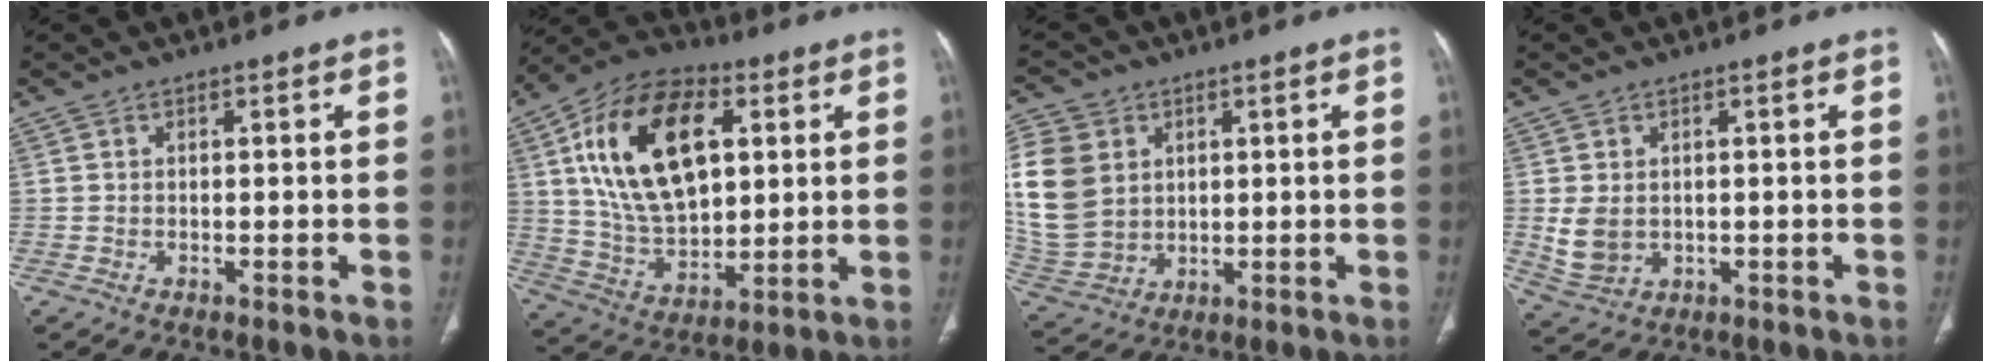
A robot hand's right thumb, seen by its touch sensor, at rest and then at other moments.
{"total": 23.6, "force": [6.5, 13.5, 18.2], "torque": [-0.297, -0.010, 0.115]}
{"total": 16.0, "force": [3.4, 12.7, 9.1], "torque": [-0.194, -0.004, 0.080]}
{"total": 5.4, "force": [0.3, 4.1, 3.4], "torque": [-0.060, -0.007, 0.021]}